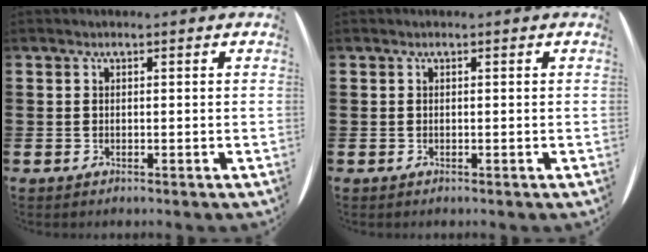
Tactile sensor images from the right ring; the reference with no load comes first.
{"total": 0.0}